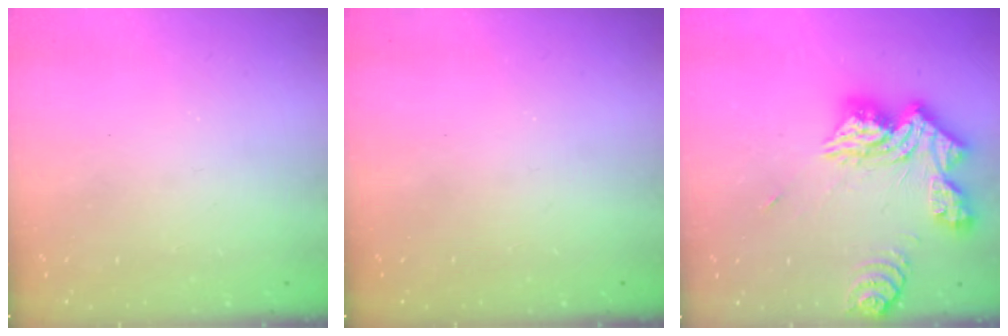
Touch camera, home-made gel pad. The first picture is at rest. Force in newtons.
{"total": 0.0}
{"total": 18.5, "press": 18.4, "slide": 1.6}